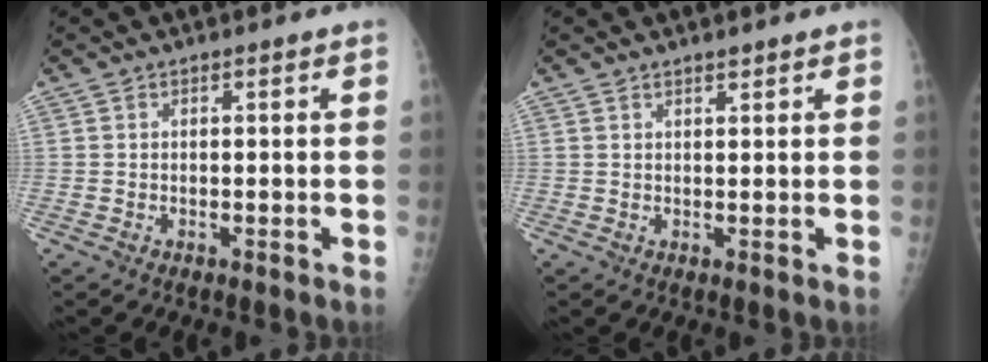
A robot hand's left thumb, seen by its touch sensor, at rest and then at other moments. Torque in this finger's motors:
{"motor_torque": [-0.11, -0.07, -0.22, -0.27, 0.00]}